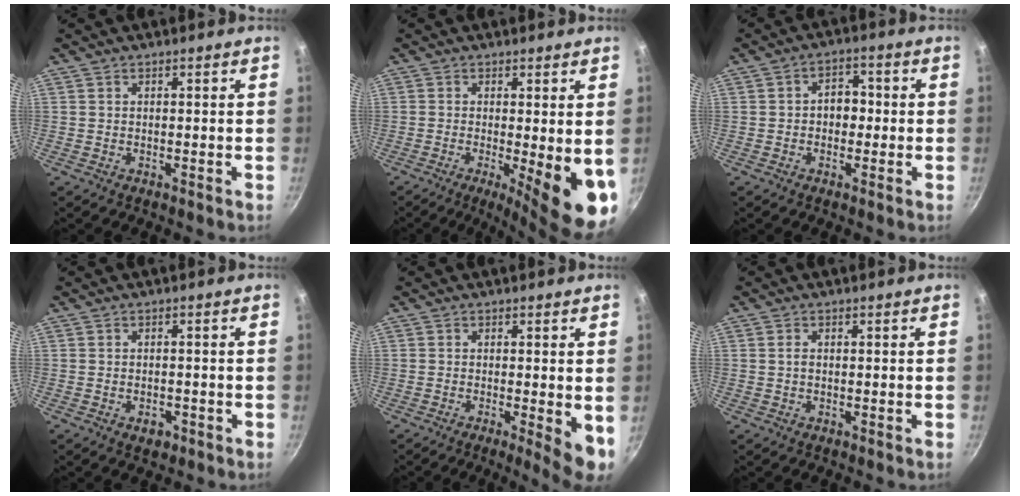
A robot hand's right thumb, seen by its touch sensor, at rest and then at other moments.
{"total": 11.6, "force": [-2.0, 2.9, 11.0], "torque": [-0.133, -0.016, -0.022]}
{"total": 4.6, "force": [-0.4, 3.6, 2.9], "torque": [-0.008, 0.014, -0.011]}
{"total": 2.7, "force": [-1.3, 1.7, 1.6], "torque": [-0.020, 0.009, -0.014]}
{"total": 6.1, "force": [-0.9, 1.4, 5.9], "torque": [-0.072, -0.010, -0.010]}
{"total": 1.0, "force": [0.0, 0.7, 0.7], "torque": [-0.013, 0.003, -0.001]}